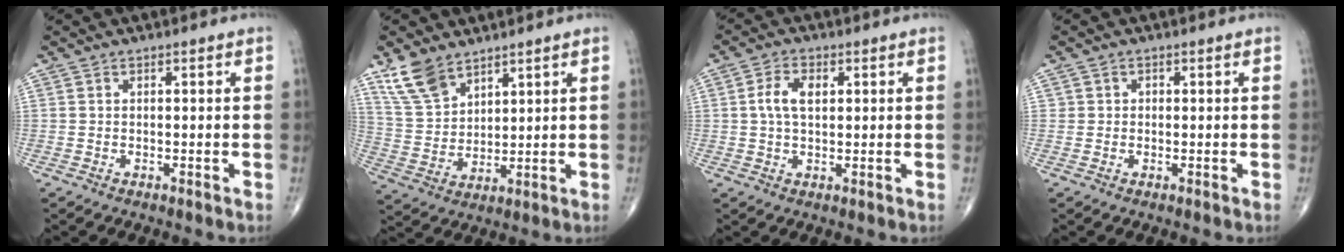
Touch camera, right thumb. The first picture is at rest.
{"total": 8.9, "force": [6.5, 4.5, 4.1], "torque": [-0.072, -0.026, 0.141]}
{"total": 5.1, "force": [1.0, 2.9, 4.1], "torque": [-0.083, 0.007, 0.018]}
{"total": 0.9, "force": [0.0, 0.9, 0.1], "torque": [0.006, 0.004, -0.002]}